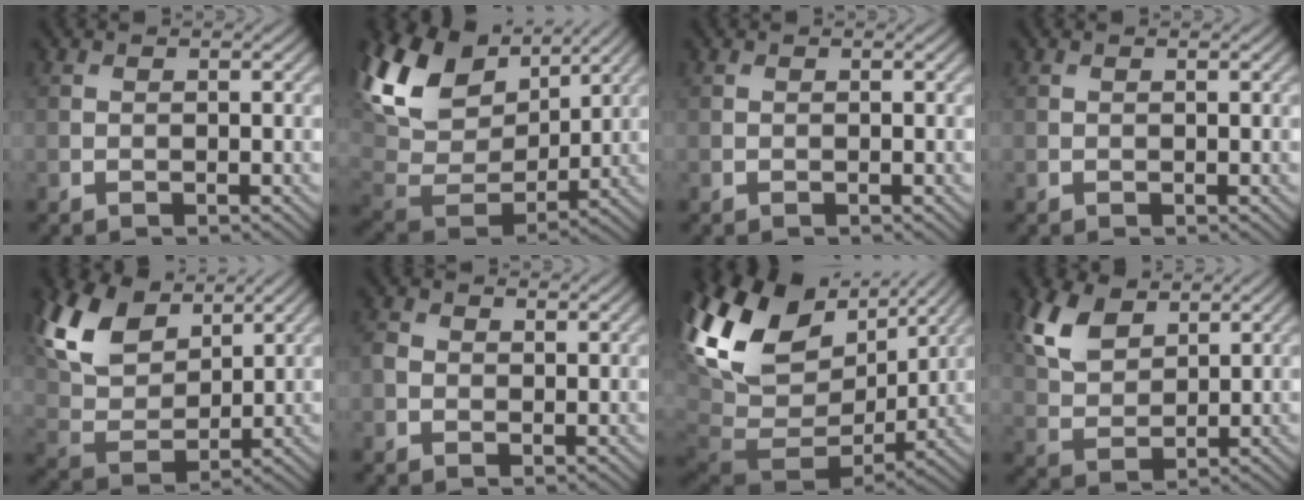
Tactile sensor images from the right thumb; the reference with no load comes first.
{"total": 15.3, "force": [7.4, 9.3, 9.5], "torque": [-0.253, 0.031, 0.147]}
{"total": 0.0}
{"total": 0.0}
{"total": 11.5, "force": [6.7, 6.3, 6.9], "torque": [-0.182, 0.020, 0.132]}
{"total": 1.6, "force": [0.2, 1.4, 0.8], "torque": [-0.023, -0.001, -0.001]}
{"total": 18.5, "force": [5.3, 12.5, 12.7], "torque": [-0.258, -0.005, 0.130]}
{"total": 6.8, "force": [4.0, 3.8, 4.0], "torque": [-0.104, 0.004, 0.085]}